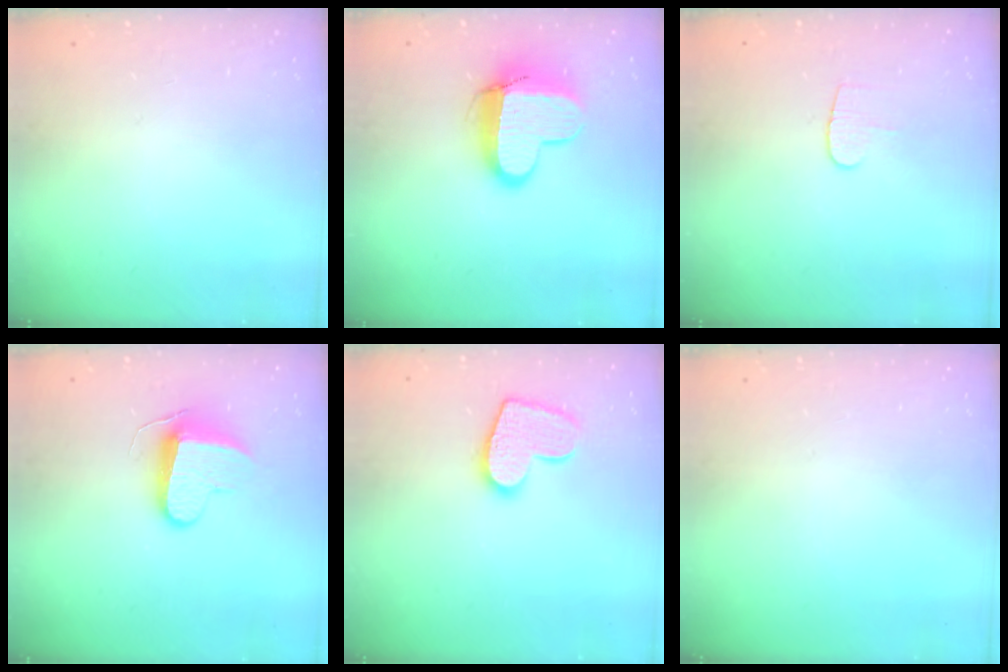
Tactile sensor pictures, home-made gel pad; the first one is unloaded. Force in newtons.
{"total": 12.7, "press": 12.7, "slide": 1.1}
{"total": 5.1, "press": 5.1, "slide": 0.5}
{"total": 9.5, "press": 9.5, "slide": 0.1}
{"total": 12.1, "press": 12.0, "slide": 0.8}
{"total": 0.0}